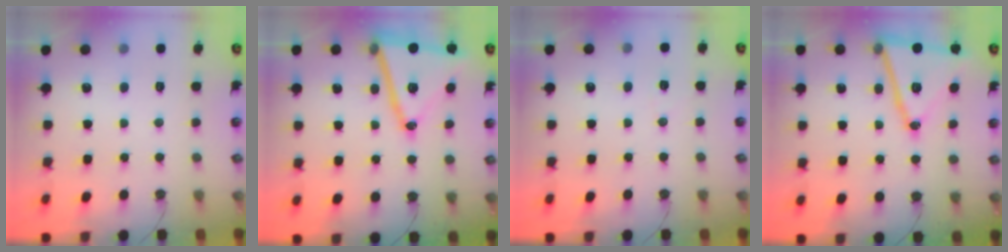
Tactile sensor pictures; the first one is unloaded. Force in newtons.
{"total": 19.0, "press": 18.7, "slide": 3.5}
{"total": 4.0, "press": 3.6, "slide": 1.8}
{"total": 18.5, "press": 18.2, "slide": 3.4}